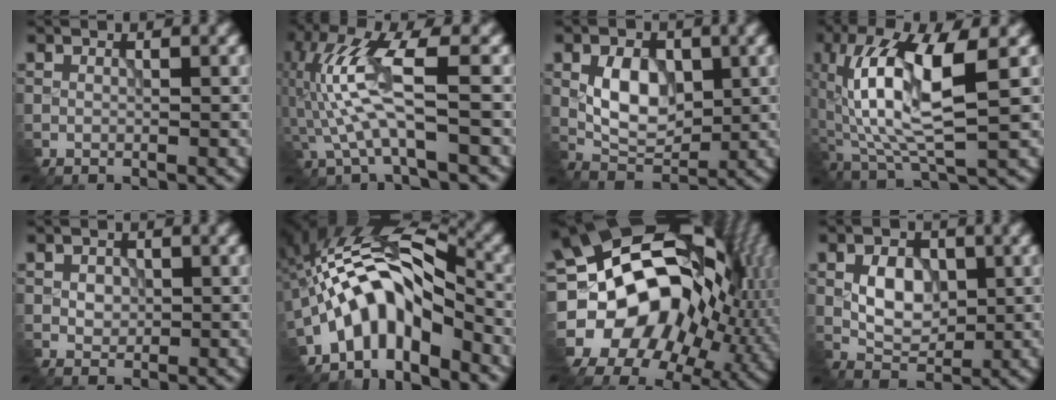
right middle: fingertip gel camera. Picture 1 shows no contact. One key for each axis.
{"total": 6.7, "fx": -1.4, "fy": 1.2, "fz": 6.4, "tx": -0.154, "ty": 0.018, "tz": -0.022}
{"total": 5.2, "fx": -0.1, "fy": 3.5, "fz": 3.9, "tx": -0.071, "ty": -0.003, "tz": 0.003}
{"total": 10.8, "fx": 0.4, "fy": 3.8, "fz": 10.1, "tx": -0.197, "ty": 0.004, "tz": 0.010}
{"total": 1.3, "fx": -0.3, "fy": 1.2, "fz": 0.5, "tx": -0.011, "ty": -0.002, "tz": 0.000}
{"total": 8.9, "fx": -4.1, "fy": 3.9, "fz": 6.9, "tx": -0.113, "ty": 0.029, "tz": -0.087}
{"total": 20.0, "fx": -0.9, "fy": 15.3, "fz": 12.8, "tx": -0.218, "ty": -0.007, "tz": -0.003}
{"total": 4.1, "fx": -0.4, "fy": 2.9, "fz": 2.9, "tx": -0.051, "ty": -0.002, "tz": -0.004}